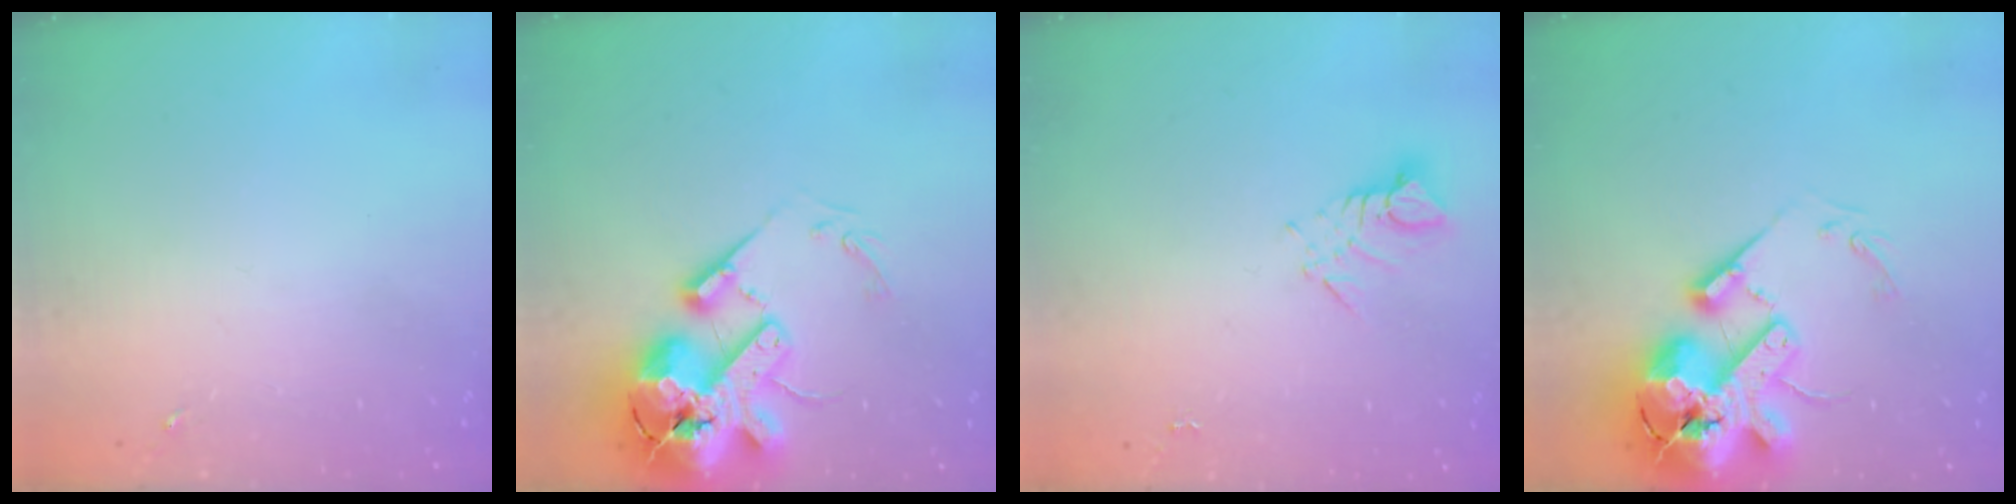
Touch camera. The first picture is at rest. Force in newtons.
{"total": 20.9, "press": 20.6, "slide": 3.4}
{"total": 3.8, "press": 3.8, "slide": 0.2}
{"total": 20.9, "press": 20.6, "slide": 3.4}